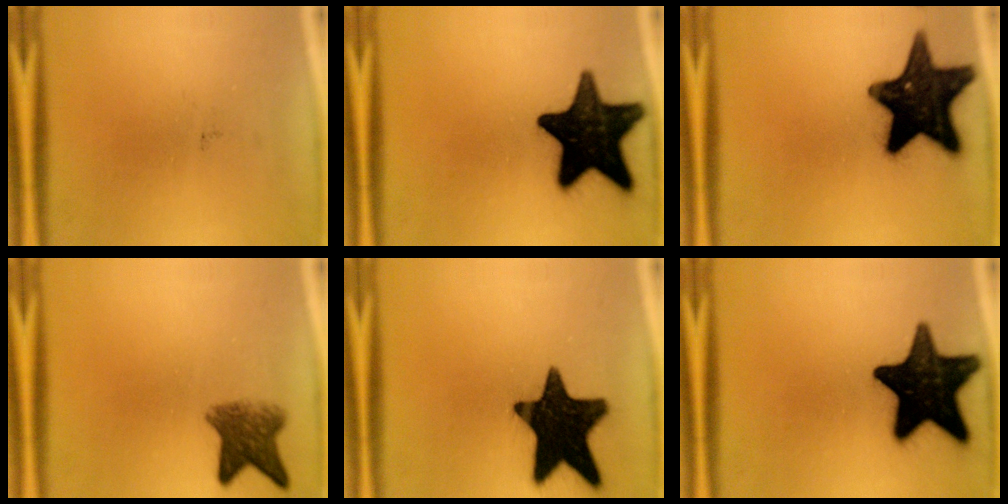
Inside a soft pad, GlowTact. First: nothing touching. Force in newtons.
{"total": 18.4}
{"total": 19.6}
{"total": 5.8}
{"total": 18.2}
{"total": 18.4}